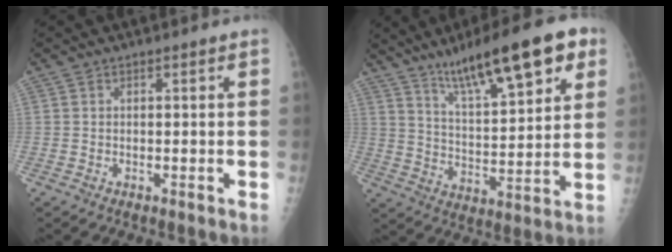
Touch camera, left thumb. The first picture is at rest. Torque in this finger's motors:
{"motor_torque": [0.27, 0.19, 0.28, -0.16, 0.14]}